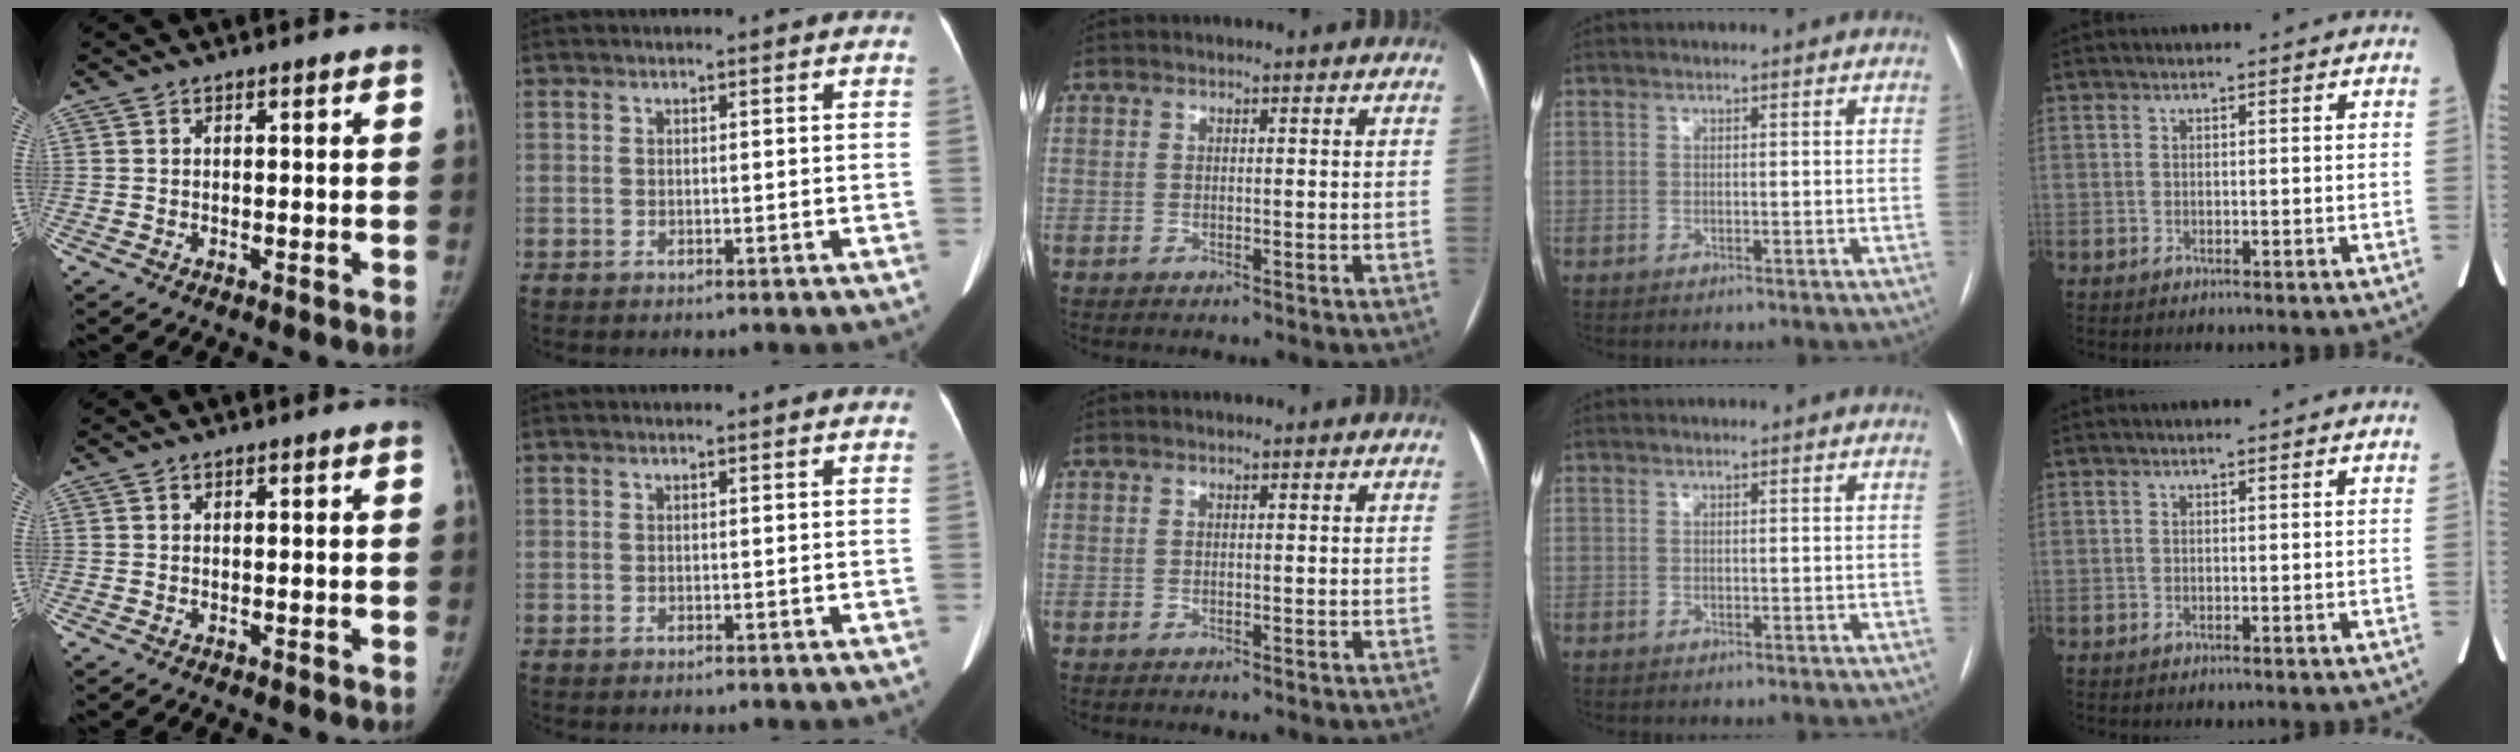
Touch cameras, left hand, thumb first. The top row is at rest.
{}